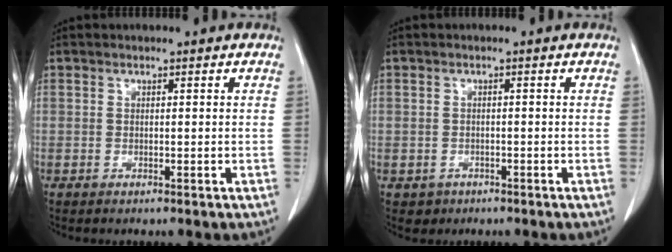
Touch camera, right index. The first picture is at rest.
{"total": 2.1, "force": [-1.0, 1.8, 0.0], "torque": [0.001, 0.008, -0.012]}